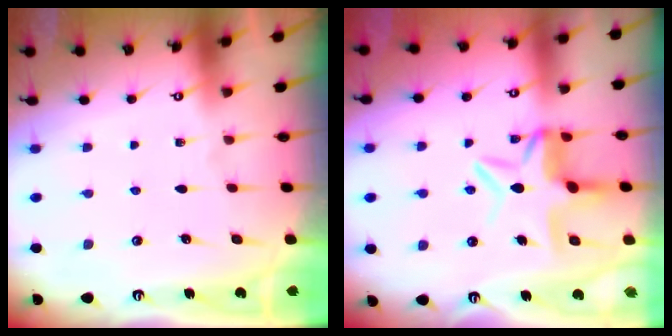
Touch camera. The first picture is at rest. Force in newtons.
{"total": 8.1, "press": 7.9, "slide": 1.9}